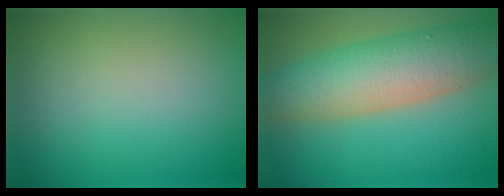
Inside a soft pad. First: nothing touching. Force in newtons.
{"total": 8.4, "press": 8.4, "slide": 0.3}